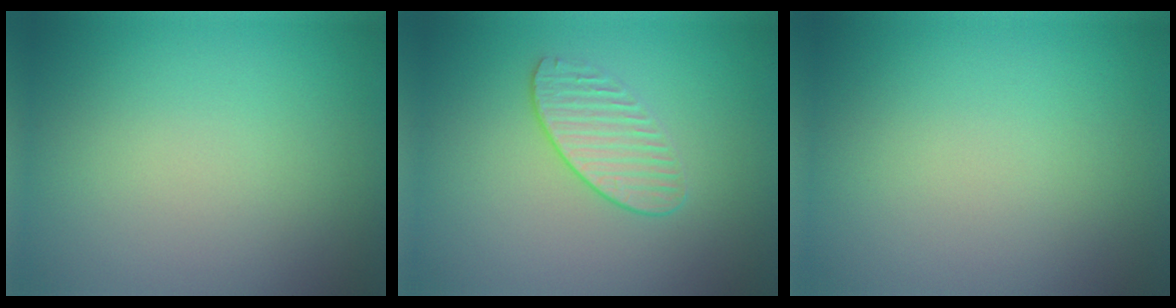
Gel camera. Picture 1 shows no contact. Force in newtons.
{"total": 1.9, "press": 1.5, "slide": 1.2}
{"total": 0.0}